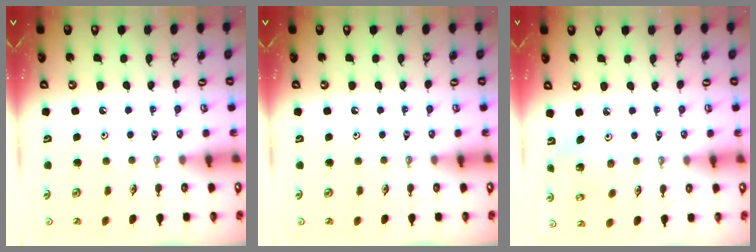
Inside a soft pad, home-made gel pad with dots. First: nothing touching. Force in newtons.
{"total": 0.0}
{"total": 2.4, "press": 2.4, "slide": 0.2}